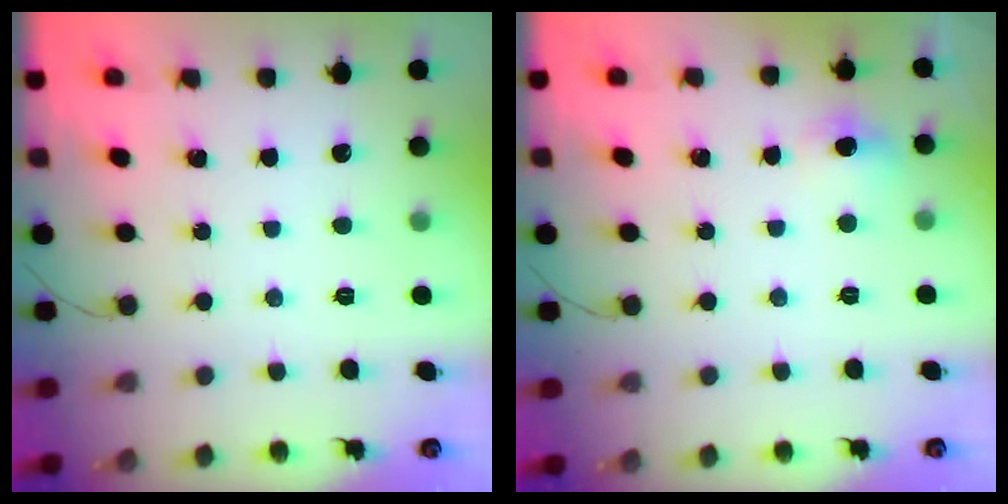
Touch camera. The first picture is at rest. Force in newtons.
{"total": 10.5, "press": 5.0, "slide": 9.3}